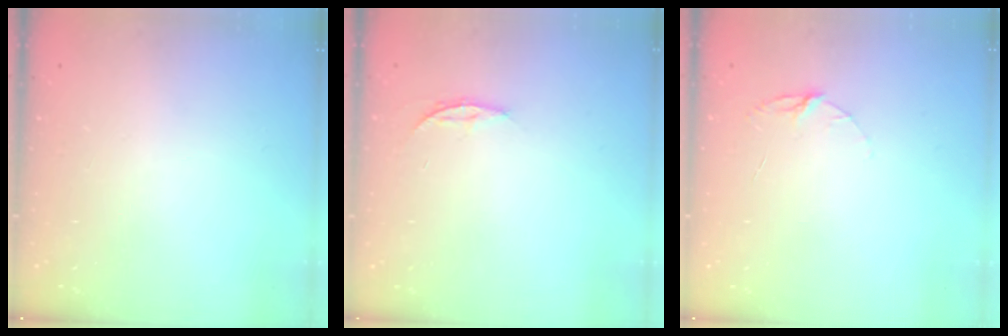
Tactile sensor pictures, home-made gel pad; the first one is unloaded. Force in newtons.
{"total": 3.6, "press": 3.6, "slide": 0.3}
{"total": 4.1, "press": 4.1, "slide": 0.3}